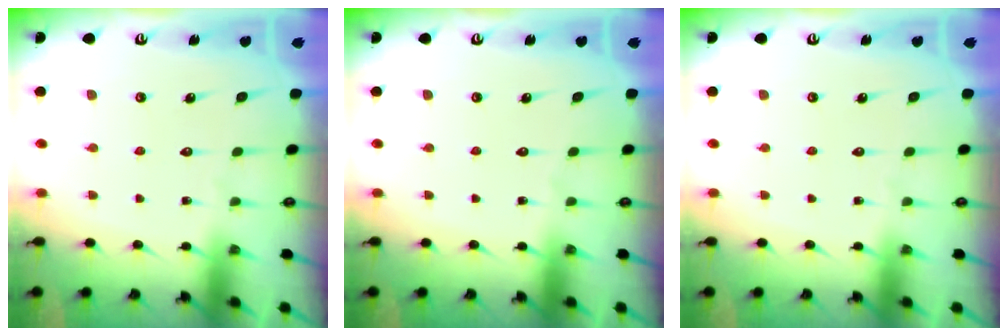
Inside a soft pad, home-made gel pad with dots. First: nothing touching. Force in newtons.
{"total": 0.0}
{"total": 0.0}